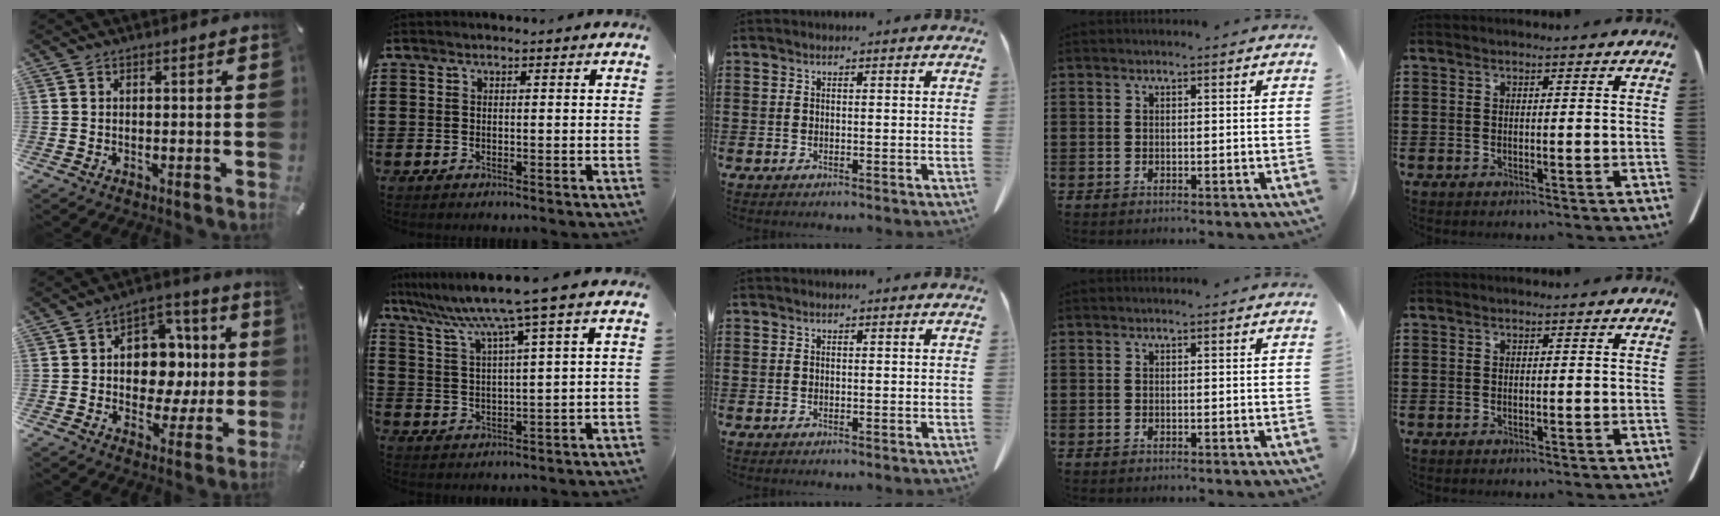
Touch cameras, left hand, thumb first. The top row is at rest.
{"thumb": {"total": 11.5, "force": [0.0, 9.9, 5.8], "torque": [-0.069, -0.004, 0.006]}, "index": {"total": 7.6, "force": [5.6, -1.4, 5.0], "torque": [-0.117, -0.037, 0.089]}}